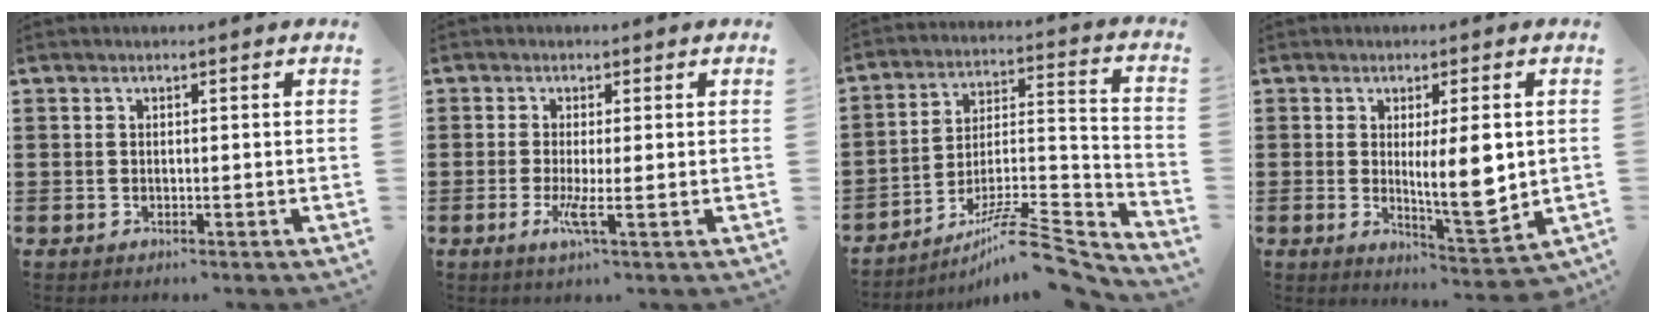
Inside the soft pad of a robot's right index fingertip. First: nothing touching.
{"total": 3.4, "force": [-0.9, 0.2, 3.2], "torque": [-0.070, -0.016, -0.020]}
{"total": 10.2, "force": [-7.8, 2.0, 6.2], "torque": [-0.094, 0.022, -0.147]}
{"total": 8.4, "force": [0.3, 2.2, 8.1], "torque": [-0.126, -0.015, 0.002]}